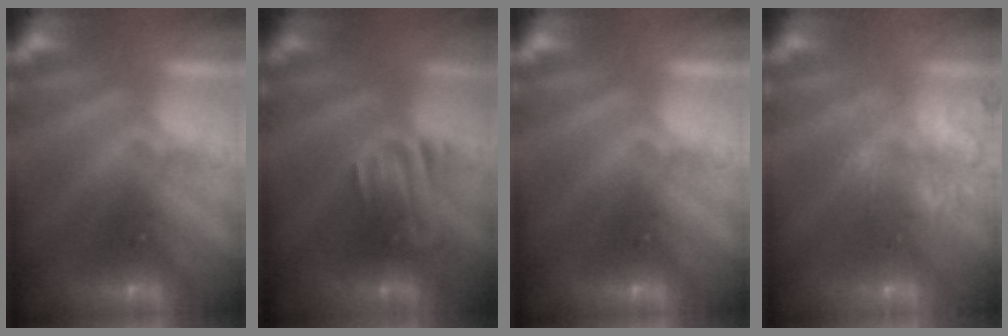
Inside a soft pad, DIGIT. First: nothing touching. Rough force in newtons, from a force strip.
{"total": 3.6}
{"total": 0.0}
{"total": 1.7}